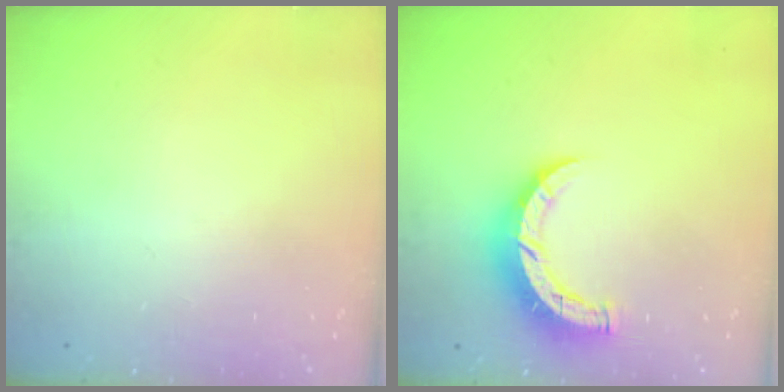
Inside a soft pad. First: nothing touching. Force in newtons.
{"total": 7.9, "press": 7.9, "slide": 0.5}